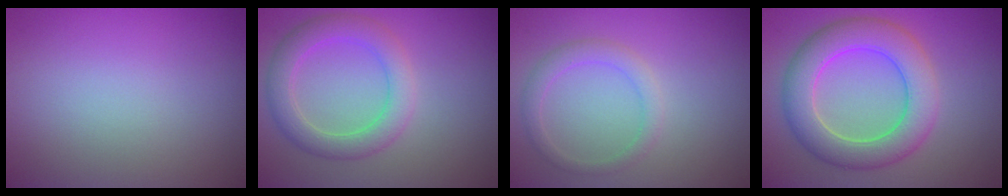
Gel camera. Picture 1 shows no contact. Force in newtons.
{"total": 4.2, "press": 4.2, "slide": 0.1}
{"total": 2.2, "press": 2.2, "slide": 0.1}
{"total": 7.1, "press": 7.1, "slide": 0.3}